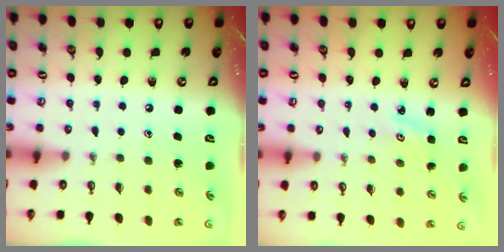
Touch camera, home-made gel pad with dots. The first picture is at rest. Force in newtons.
{"total": 3.2, "press": 3.2, "slide": 0.4}